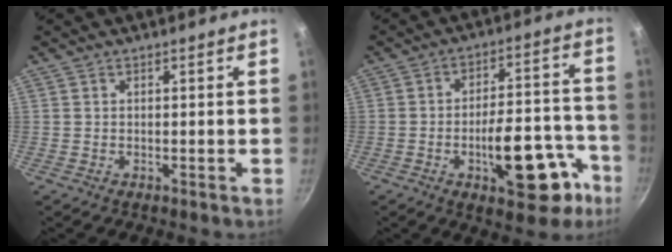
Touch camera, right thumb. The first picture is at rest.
{"total": 16.9, "force": [-7.4, 7.5, 13.2], "torque": [-0.136, 0.057, -0.095]}